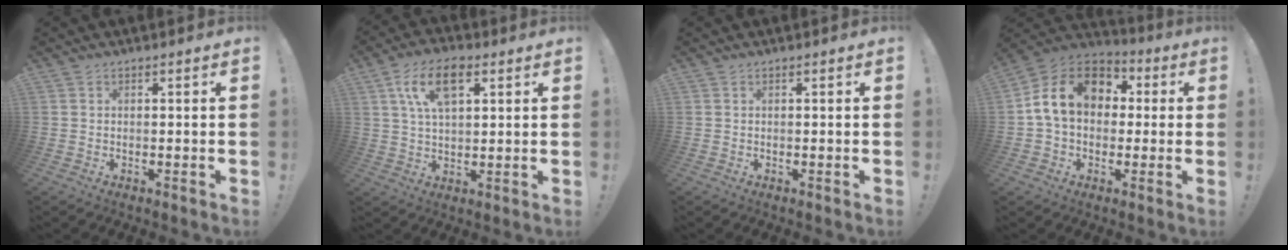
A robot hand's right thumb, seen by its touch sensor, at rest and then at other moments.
{"total": 11.5, "force": [4.6, 5.8, 8.8], "torque": [-0.147, 0.006, 0.085]}
{"total": 0.0}
{"total": 15.6, "force": [3.4, 11.5, 10.0], "torque": [-0.159, 0.008, 0.066]}